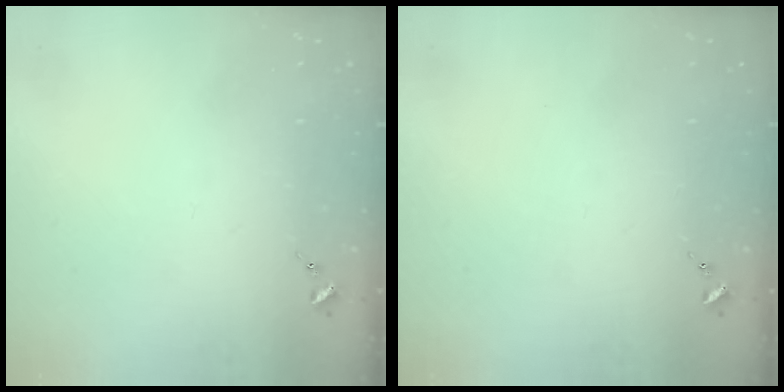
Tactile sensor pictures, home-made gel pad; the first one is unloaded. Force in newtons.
{"total": 0.0}